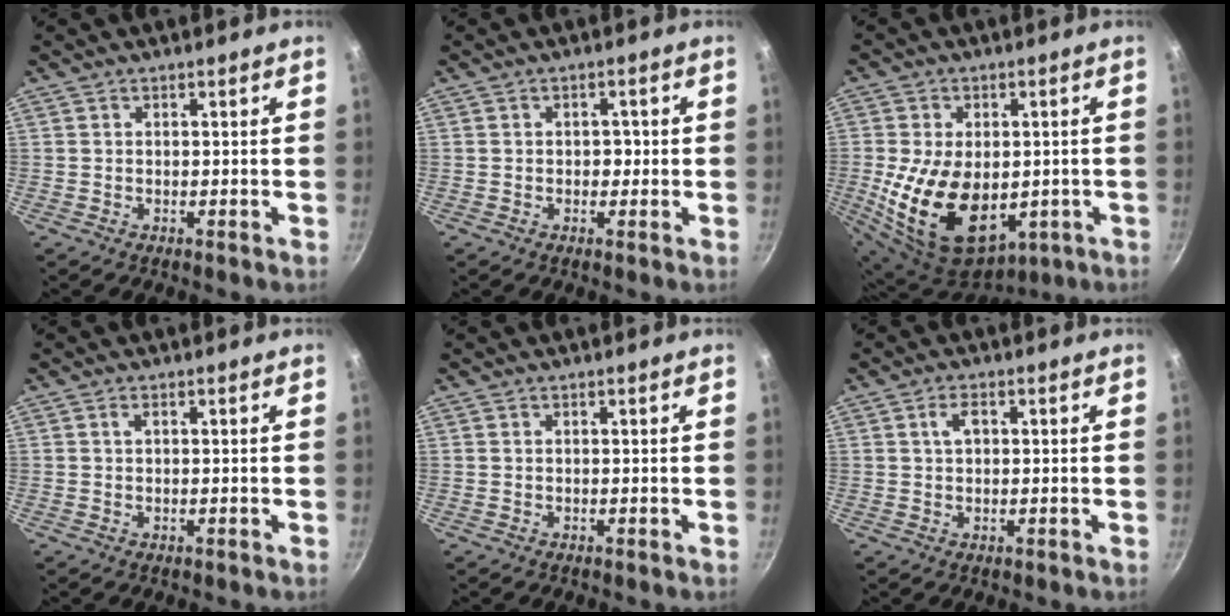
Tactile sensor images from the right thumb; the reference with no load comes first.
{"total": 2.3, "force": [-0.1, 1.8, 1.5], "torque": [-0.008, 0.005, -0.003]}
{"total": 19.0, "force": [-2.7, 12.6, 14.1], "torque": [-0.242, -0.012, -0.020]}
{"total": 1.0, "force": [0.2, 0.4, 0.9], "torque": [-0.015, 0.002, 0.002]}
{"total": 0.0}
{"total": 3.0, "force": [0.7, 1.8, 2.3], "torque": [-0.032, 0.005, 0.010]}